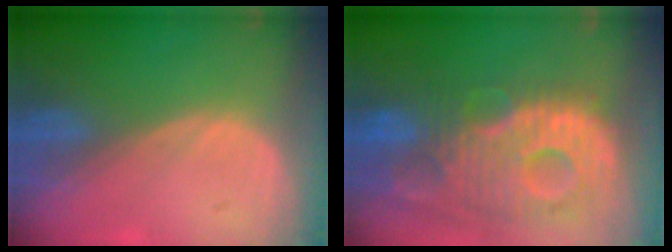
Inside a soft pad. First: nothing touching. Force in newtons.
{"total": 13.8, "press": 12.0, "slide": 6.9}